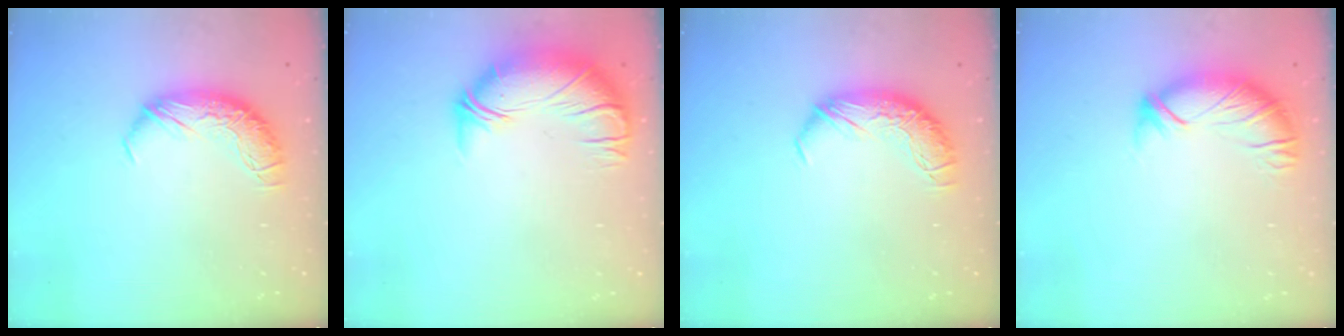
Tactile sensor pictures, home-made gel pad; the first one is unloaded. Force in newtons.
{"total": 2.7, "press": 0.3, "slide": 2.7}
{"total": 0.0}
{"total": 2.4, "press": 1.9, "slide": 1.5}